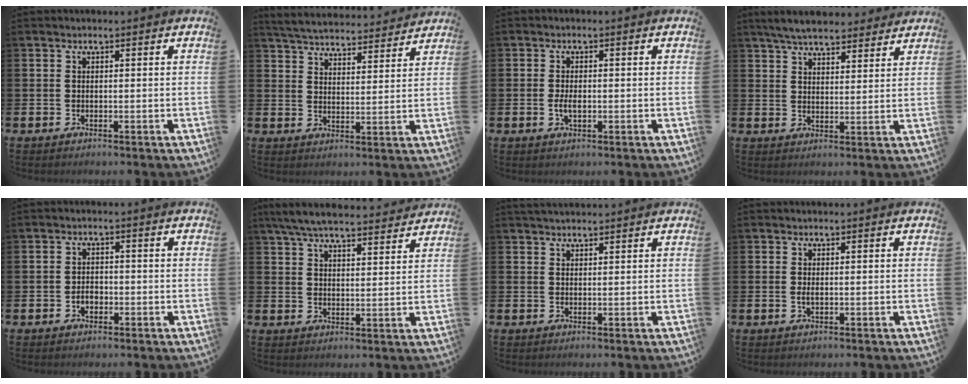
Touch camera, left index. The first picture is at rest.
{"total": 5.3, "force": [5.3, 0.6, 0.5], "torque": [-0.025, -0.041, 0.090]}
{"total": 2.2, "force": [-0.3, 1.1, 1.8], "torque": [-0.030, 0.000, -0.007]}
{"total": 6.1, "force": [5.8, 1.3, 1.5], "torque": [-0.042, -0.020, 0.105]}
{"total": 1.9, "force": [-0.7, 1.4, 1.1], "torque": [-0.009, 0.000, -0.018]}
{"total": 6.8, "force": [6.4, 1.0, 2.0], "torque": [-0.053, -0.032, 0.115]}
{"total": 1.9, "force": [1.9, 0.3, 0.3], "torque": [-0.010, 0.000, 0.034]}
{"total": 1.0, "force": [0.2, 0.3, 1.0], "torque": [-0.014, -0.001, 0.002]}